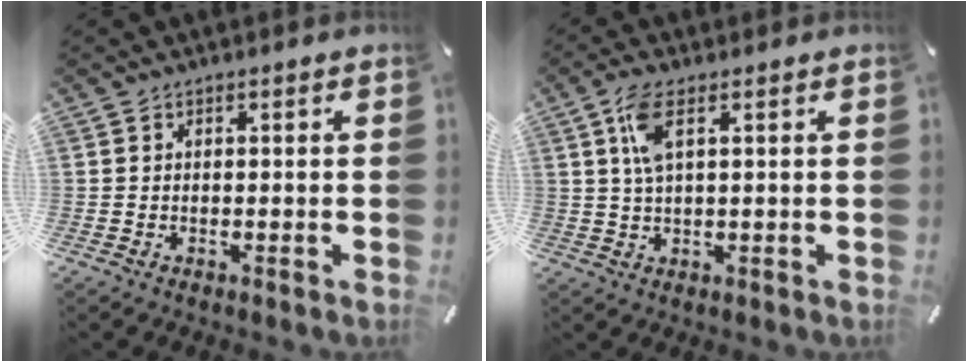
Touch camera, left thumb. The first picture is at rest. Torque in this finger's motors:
{"motor_torque": [1.16, 1.28, 0.72, -0.77, 0.38]}